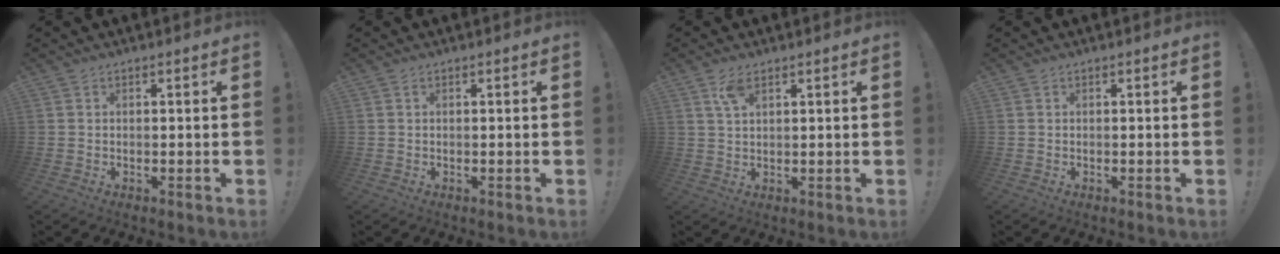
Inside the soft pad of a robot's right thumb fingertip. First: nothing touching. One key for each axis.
{"total": 0.0}
{"total": 4.4, "fx": 2.4, "fy": 1.8, "fz": 3.2, "tx": -0.059, "ty": -0.003, "tz": 0.042}
{"total": 0.0}